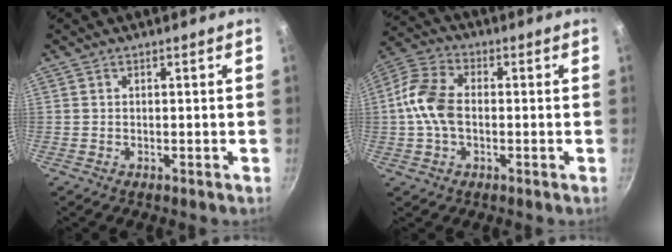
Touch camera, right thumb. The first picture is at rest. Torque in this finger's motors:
{"motor_torque": [-0.33, 0.50, 0.30, -0.01, 0.09]}